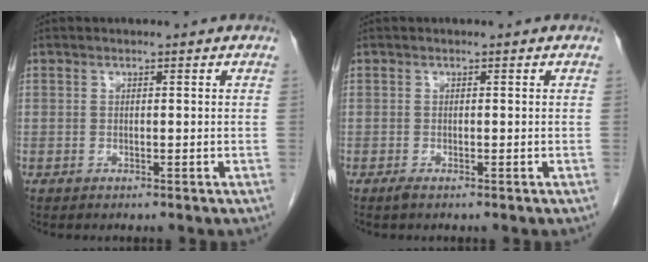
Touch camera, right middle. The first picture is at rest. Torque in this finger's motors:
{"motor_torque": [0.40, -0.12, 0.09, 0.02]}